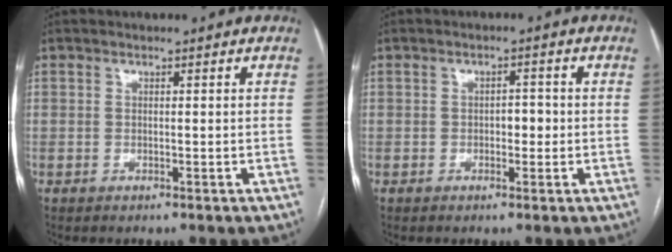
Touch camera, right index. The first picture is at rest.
{"total": 2.4, "force": [-0.2, 1.3, 2.0], "torque": [-0.026, 0.008, -0.003]}